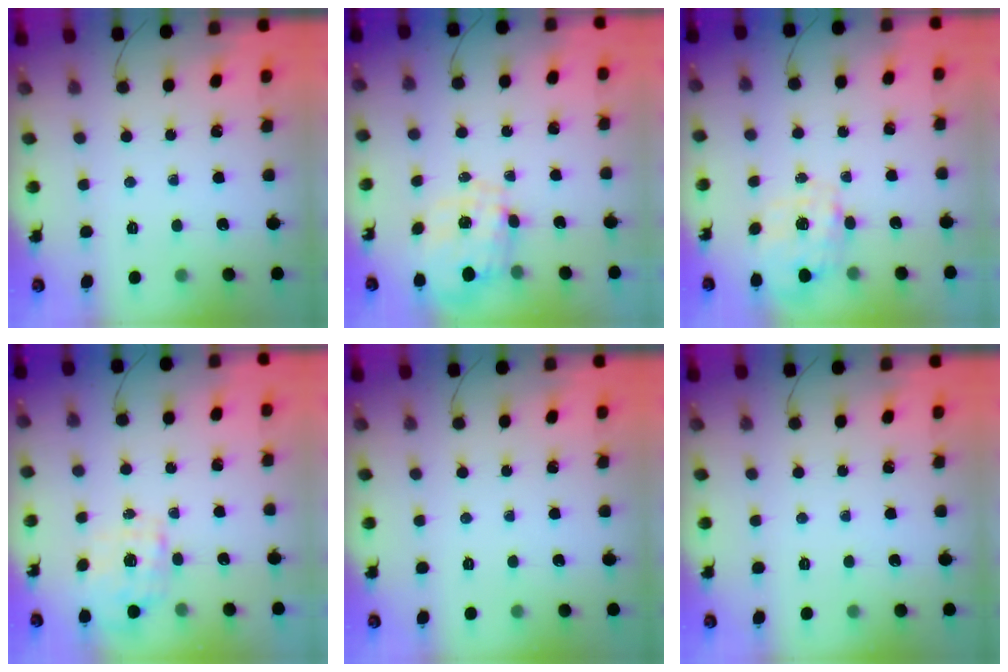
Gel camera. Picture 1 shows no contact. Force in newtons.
{"total": 1.7, "press": 1.6, "slide": 0.3}
{"total": 3.9, "press": 3.8, "slide": 0.9}
{"total": 1.9, "press": 1.9, "slide": 0.5}
{"total": 0.0}
{"total": 0.0}